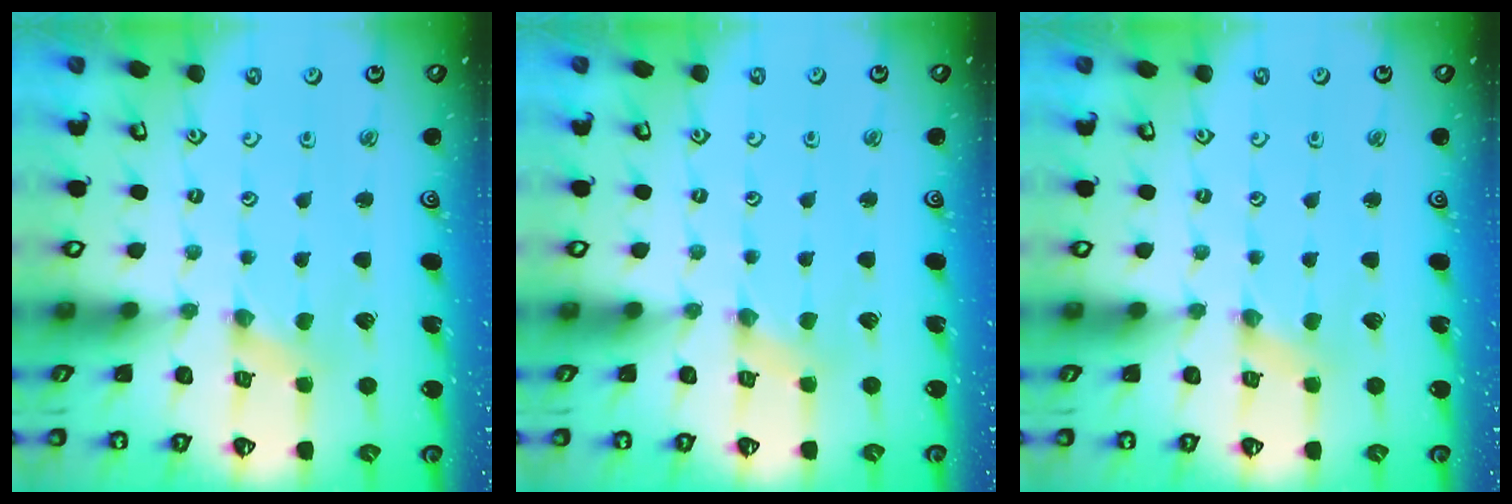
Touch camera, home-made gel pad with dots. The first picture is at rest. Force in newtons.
{"total": 0.5, "press": 0.5, "slide": 0.1}
{"total": 0.0}